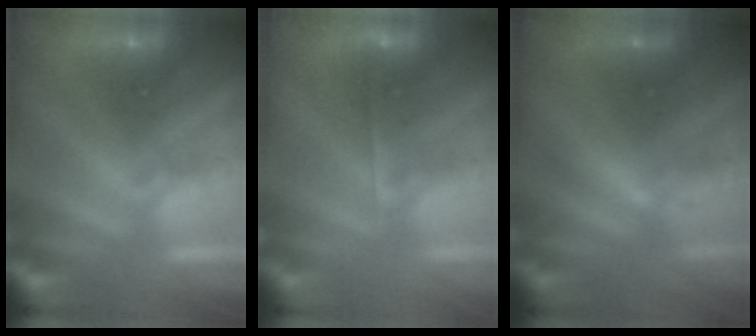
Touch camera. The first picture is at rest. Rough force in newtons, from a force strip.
{"total": 2.0}
{"total": 1.6}